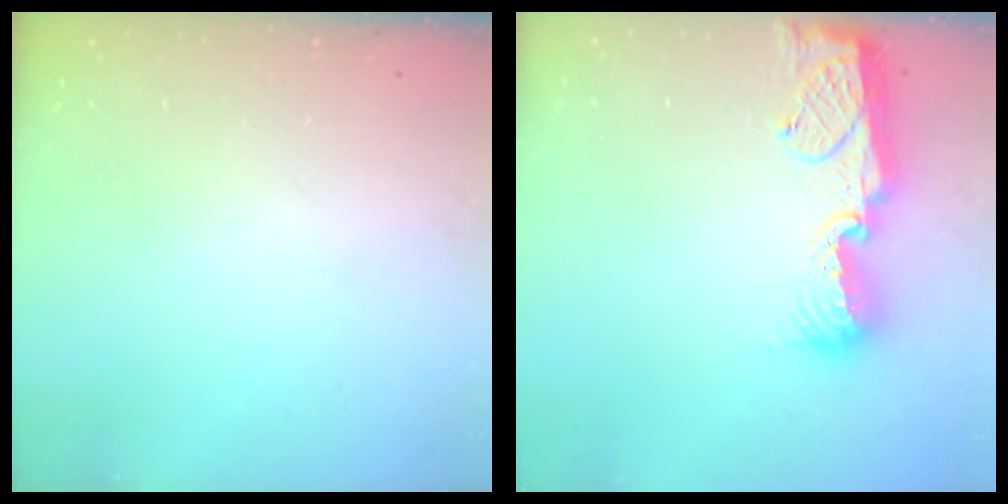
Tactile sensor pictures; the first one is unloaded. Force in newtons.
{"total": 11.0, "press": 11.0, "slide": 0.6}